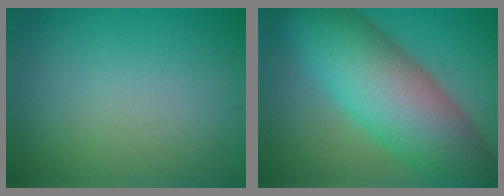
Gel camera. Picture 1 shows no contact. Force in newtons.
{"total": 12.2, "press": 12.2, "slide": 0.2}